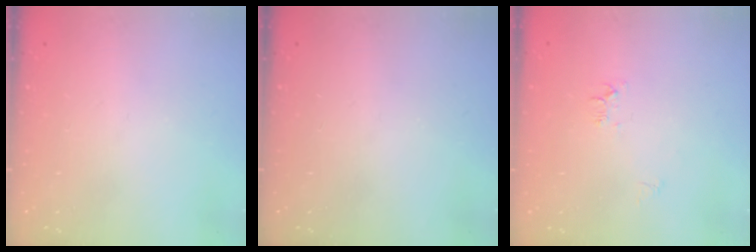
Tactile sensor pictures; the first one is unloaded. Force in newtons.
{"total": 0.0}
{"total": 6.0, "press": 5.9, "slide": 0.6}